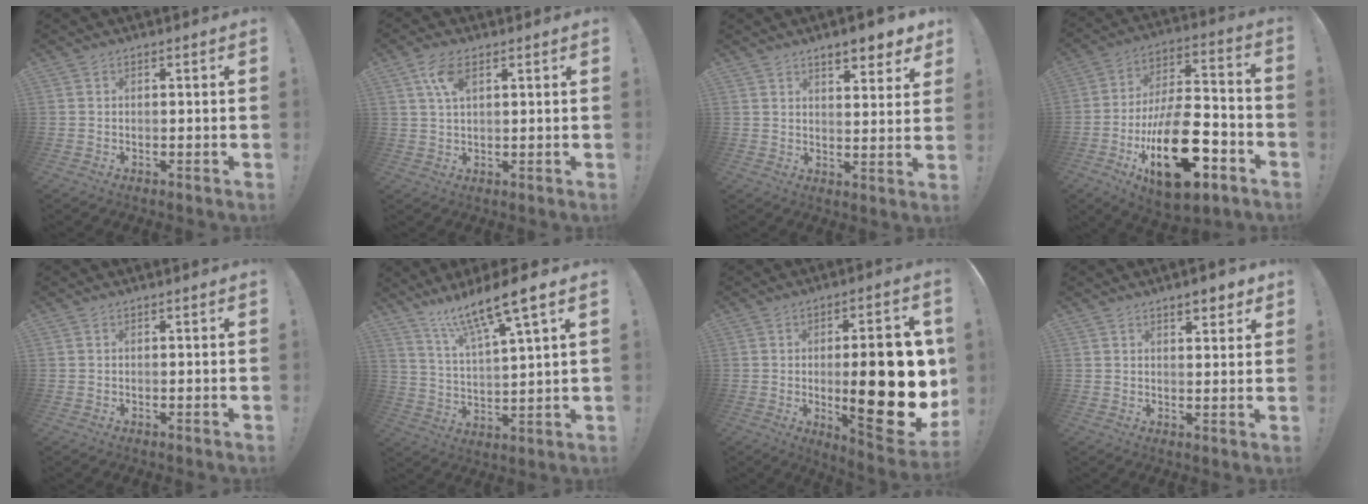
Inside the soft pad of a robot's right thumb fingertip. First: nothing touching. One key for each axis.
{"total": 6.1, "fx": 2.6, "fy": 2.9, "fz": 4.6, "tx": -0.077, "ty": -0.001, "tz": 0.047}
{"total": 7.5, "fx": 5.6, "fy": 2.1, "fz": 4.5, "tx": -0.051, "ty": -0.035, "tz": 0.094}
{"total": 26.6, "fx": -10.3, "fy": 12.5, "fz": 21.1, "tx": -0.360, "ty": 0.066, "tz": -0.157}
{"total": 0.0}
{"total": 13.0, "fx": 10.0, "fy": 1.0, "fz": 8.2, "tx": -0.151, "ty": -0.062, "tz": 0.164}
{"total": 25.3, "fx": -1.2, "fy": 8.8, "fz": 23.7, "tx": -0.336, "ty": -0.013, "tz": -0.008}
{"total": 5.1, "fx": 3.6, "fy": 2.0, "fz": 2.9, "tx": -0.026, "ty": -0.020, "tz": 0.059}